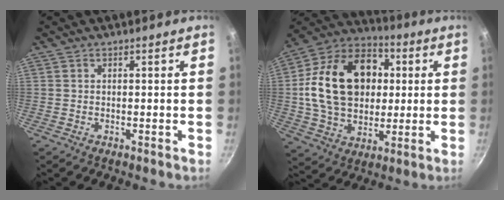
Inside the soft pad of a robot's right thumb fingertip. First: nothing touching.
{"total": 23.8, "force": [3.0, 17.4, 16.0], "torque": [-0.247, 0.024, 0.046]}